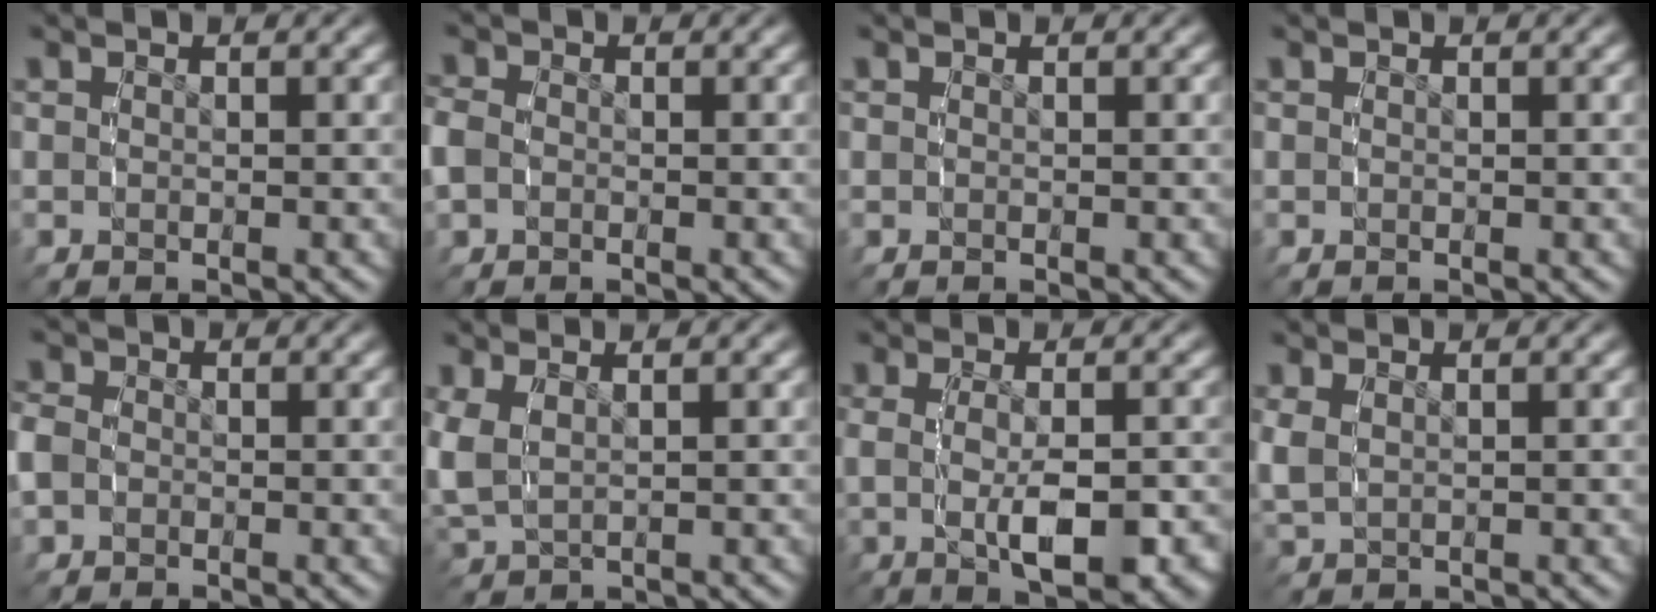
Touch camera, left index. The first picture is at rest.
{"total": 2.0, "force": [-0.3, 1.8, 0.9], "torque": [-0.037, -0.005, -0.004]}
{"total": 0.0}
{"total": 0.0}
{"total": 2.3, "force": [-0.3, 2.1, 0.9], "torque": [-0.038, -0.005, -0.006]}
{"total": 3.5, "force": [0.6, 2.7, 2.2], "torque": [-0.073, -0.012, 0.024]}
{"total": 5.6, "force": [-1.1, 2.4, 5.0], "torque": [-0.089, -0.015, -0.007]}
{"total": 1.8, "force": [0.6, 1.3, 1.2], "torque": [-0.039, -0.007, 0.023]}